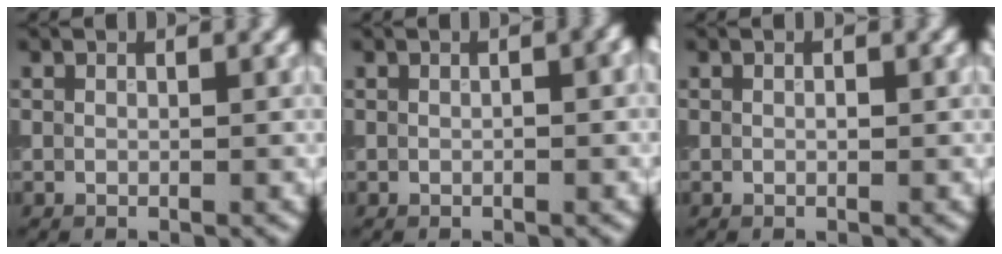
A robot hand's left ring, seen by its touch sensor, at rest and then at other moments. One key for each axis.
{"total": 0.8, "fx": -0.1, "fy": 0.2, "fz": 0.7, "tx": -0.013, "ty": 0.003, "tz": 0.000}
{"total": 0.0}